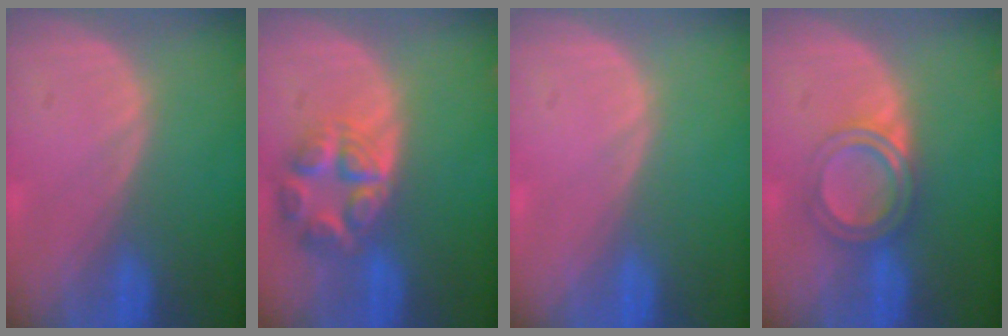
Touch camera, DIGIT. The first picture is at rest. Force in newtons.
{"total": 7.7, "press": 6.8, "slide": 3.7}
{"total": 0.0}
{"total": 4.8, "press": 4.5, "slide": 1.7}